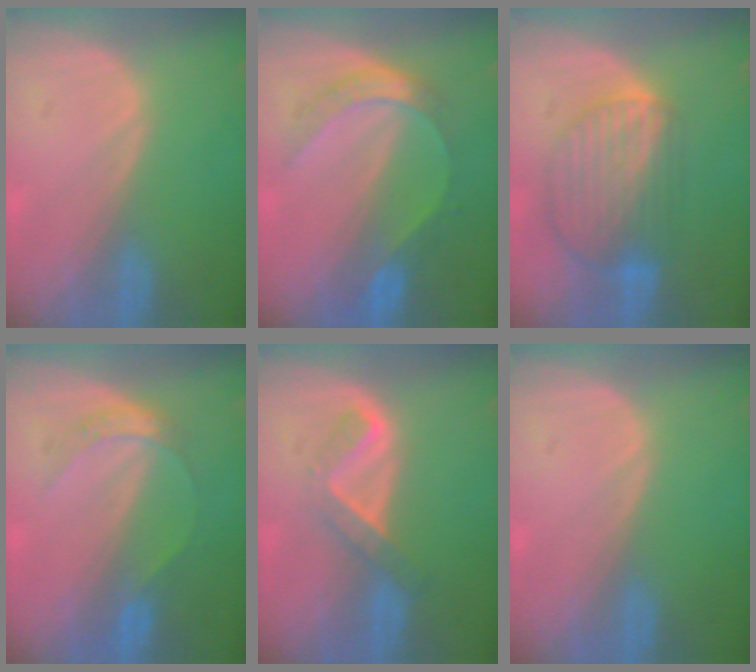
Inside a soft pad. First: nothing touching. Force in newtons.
{"total": 5.9, "press": 5.9, "slide": 0.2}
{"total": 8.7, "press": 7.6, "slide": 4.3}
{"total": 3.8, "press": 3.8, "slide": 0.4}
{"total": 5.1, "press": 4.4, "slide": 2.7}
{"total": 0.0}